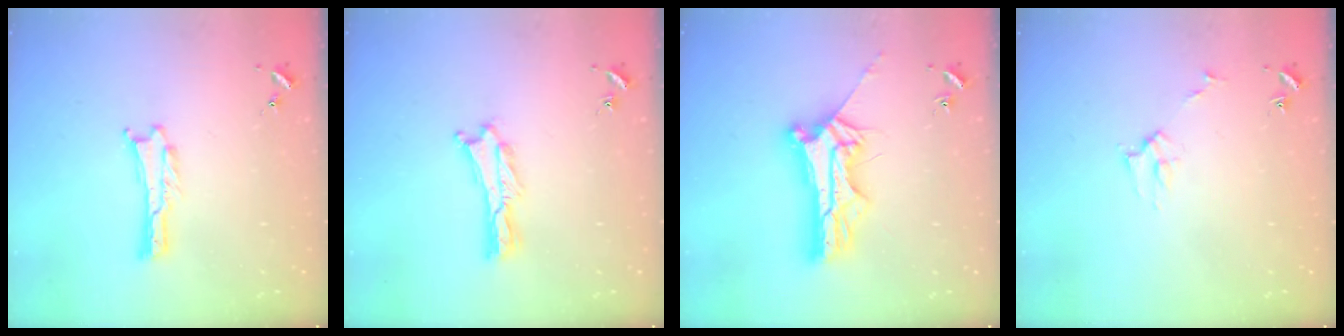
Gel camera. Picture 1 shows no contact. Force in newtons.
{"total": 0.7, "press": 0.6, "slide": 0.2}
{"total": 10.5, "press": 10.5, "slide": 0.9}
{"total": 2.7, "press": 2.7, "slide": 0.3}